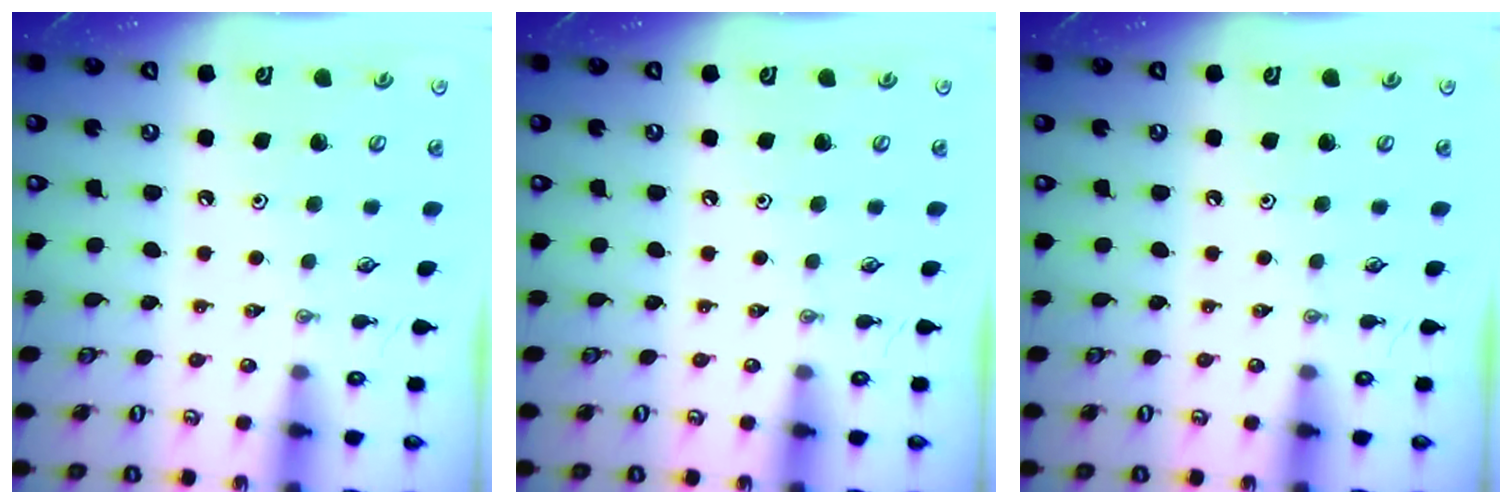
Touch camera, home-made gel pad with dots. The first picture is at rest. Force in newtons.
{"total": 0.0}
{"total": 0.0}